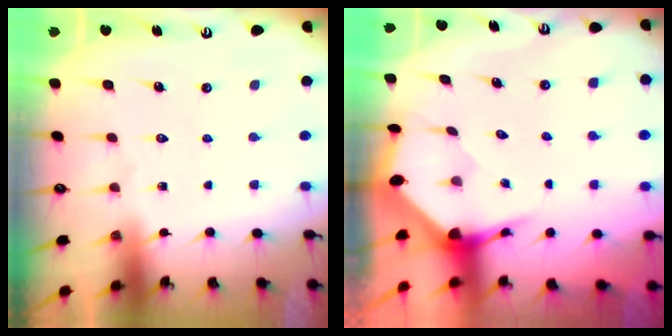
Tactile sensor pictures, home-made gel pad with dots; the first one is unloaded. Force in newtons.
{"total": 3.5, "press": 3.4, "slide": 0.5}